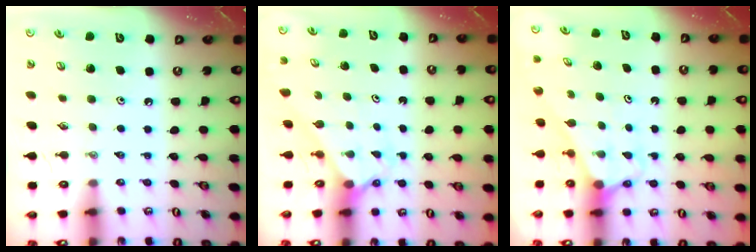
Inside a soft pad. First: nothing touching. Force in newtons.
{"total": 2.1, "press": 2.1, "slide": 0.2}
{"total": 2.5, "press": 2.4, "slide": 0.2}